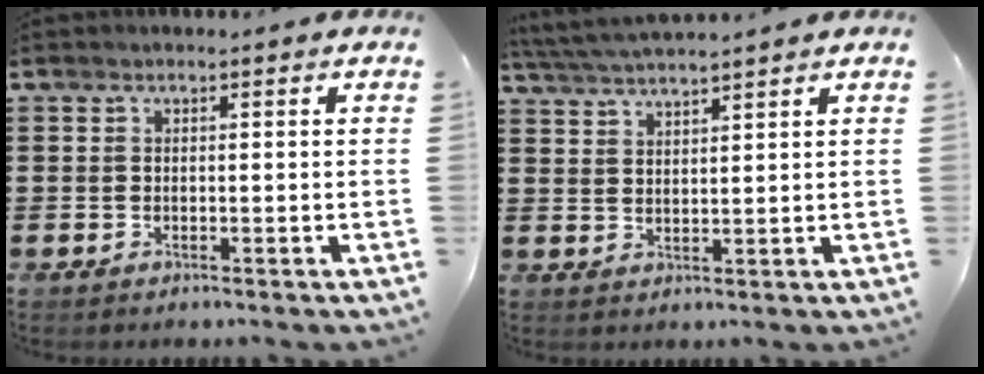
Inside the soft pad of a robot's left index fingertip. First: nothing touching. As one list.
[{"total": 3.8, "force": [3.6, -0.4, 1.0], "torque": [-0.032, -0.011, 0.066]}]